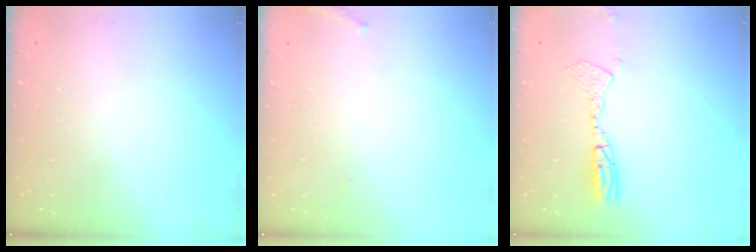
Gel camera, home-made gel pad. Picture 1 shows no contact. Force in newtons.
{"total": 5.2, "press": 4.9, "slide": 1.8}
{"total": 10.0, "press": 9.7, "slide": 2.6}